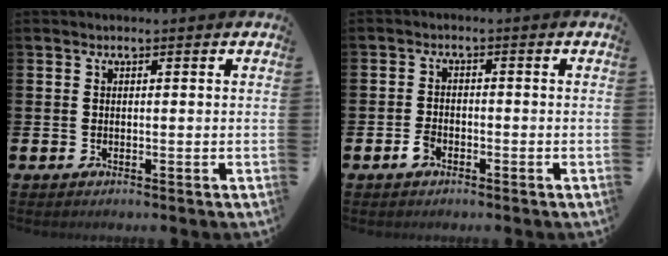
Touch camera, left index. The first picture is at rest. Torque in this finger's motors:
{"motor_torque": [0.38, 0.34, 0.00, 0.01]}